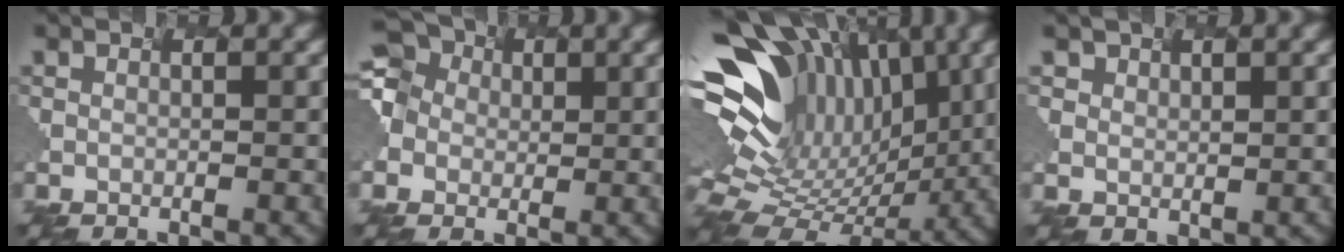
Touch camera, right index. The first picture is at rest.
{"total": 5.9, "force": [0.9, 5.0, 2.9], "torque": [-0.068, 0.021, -0.006]}
{"total": 13.3, "force": [3.1, 9.1, 9.3], "torque": [-0.179, 0.021, 0.097]}
{"total": 1.6, "force": [1.2, 0.7, -0.7], "torque": [-0.006, -0.009, 0.037]}